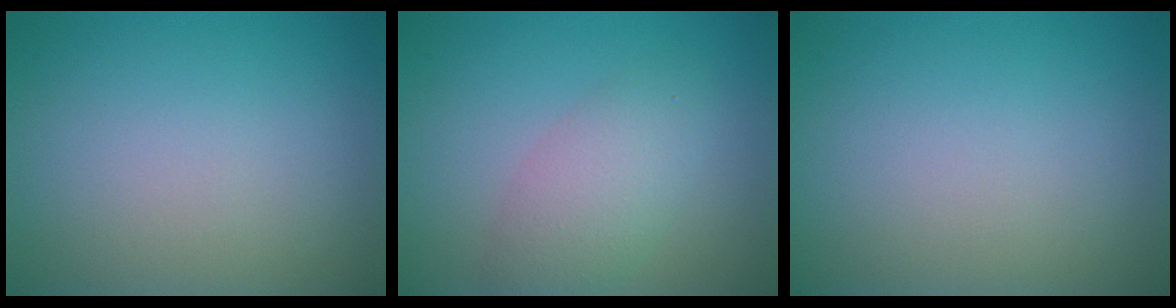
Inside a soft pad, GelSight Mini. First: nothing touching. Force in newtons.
{"total": 2.7, "press": 2.7, "slide": 0.2}
{"total": 0.0}